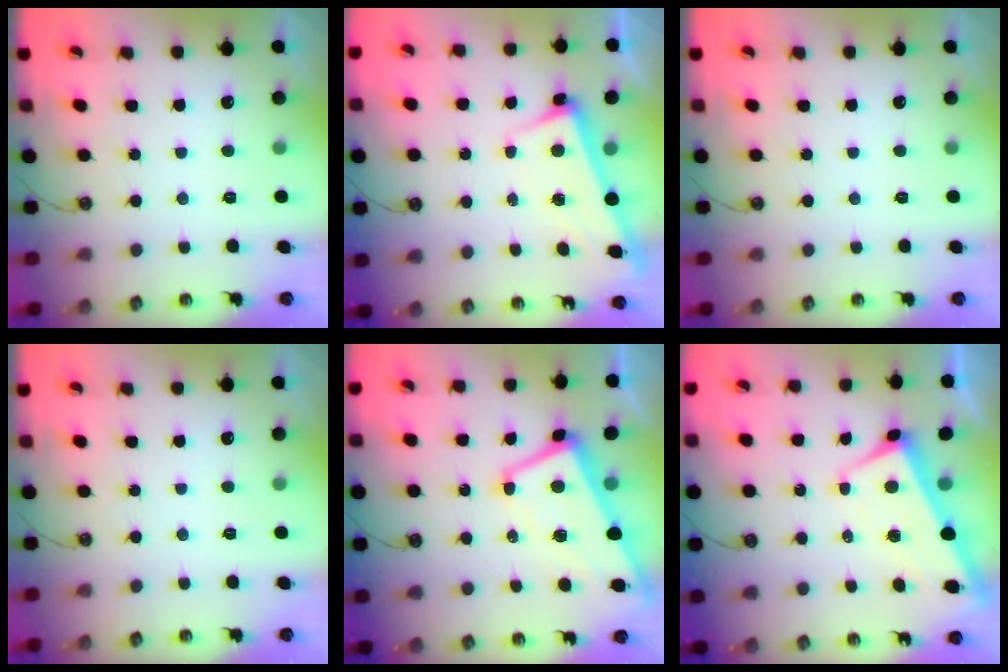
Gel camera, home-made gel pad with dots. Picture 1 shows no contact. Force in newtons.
{"total": 2.5, "press": 2.4, "slide": 0.8}
{"total": 0.0}
{"total": 0.0}
{"total": 1.2, "press": 0.4, "slide": 1.1}
{"total": 1.6, "press": 1.3, "slide": 1.0}